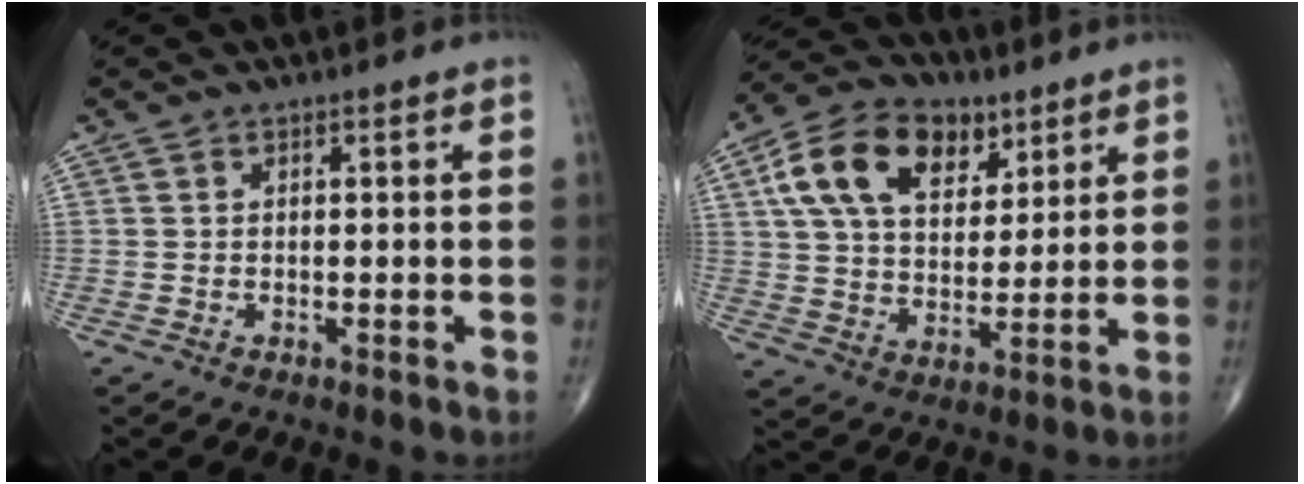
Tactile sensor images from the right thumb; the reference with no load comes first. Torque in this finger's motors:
{"motor_torque": [-0.57, 1.34, 0.89, 0.54, 0.38]}